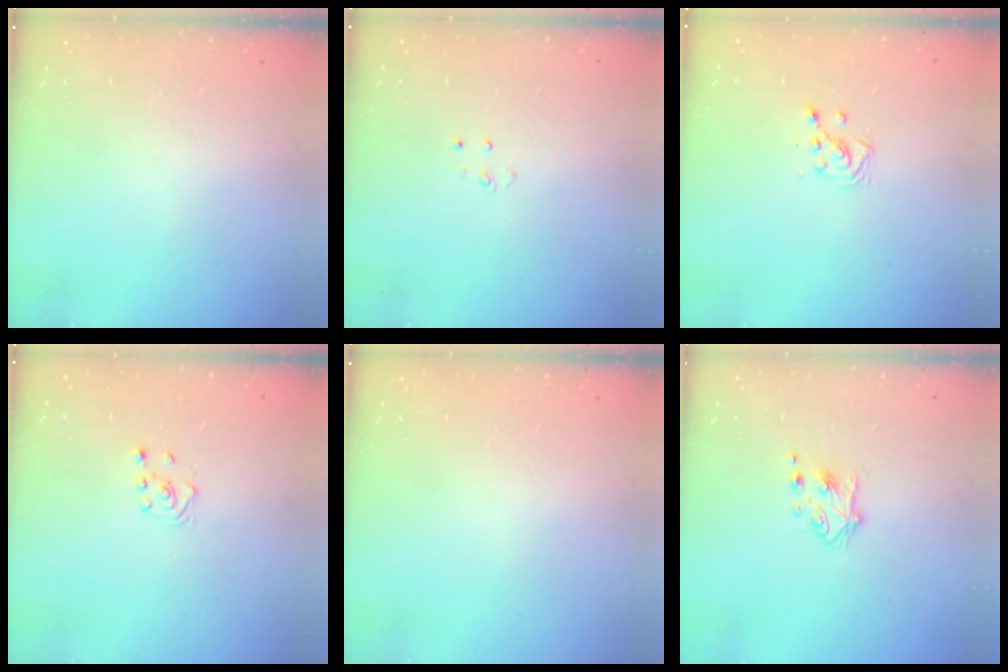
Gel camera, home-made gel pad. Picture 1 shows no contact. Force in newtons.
{"total": 3.8, "press": 3.8, "slide": 0.3}
{"total": 3.6, "press": 3.6, "slide": 0.2}
{"total": 1.9, "press": 1.8, "slide": 0.6}
{"total": 0.0}
{"total": 5.3, "press": 5.2, "slide": 0.8}